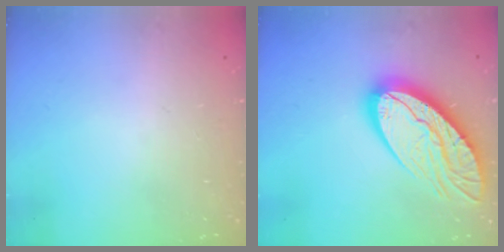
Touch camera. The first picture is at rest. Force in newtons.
{"total": 20.2, "press": 20.1, "slide": 1.8}